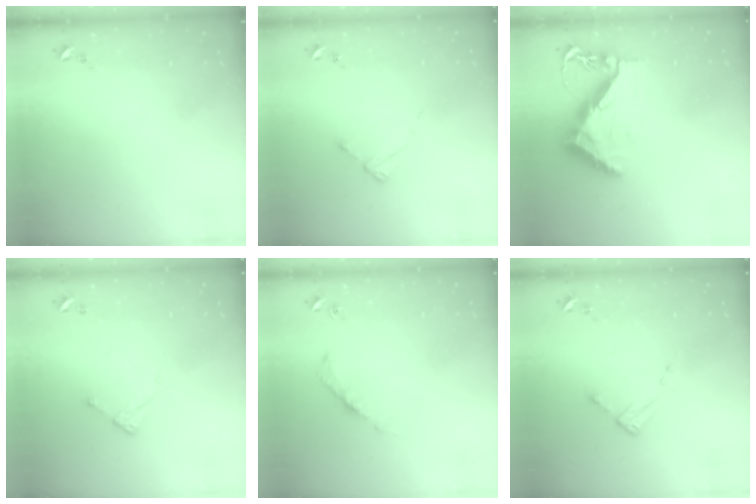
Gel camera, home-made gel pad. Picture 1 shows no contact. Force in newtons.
{"total": 2.1, "press": 2.0, "slide": 0.4}
{"total": 11.1, "press": 11.0, "slide": 1.3}
{"total": 5.0, "press": 5.0, "slide": 0.4}
{"total": 4.2, "press": 4.1, "slide": 0.6}
{"total": 3.0, "press": 3.0, "slide": 0.5}